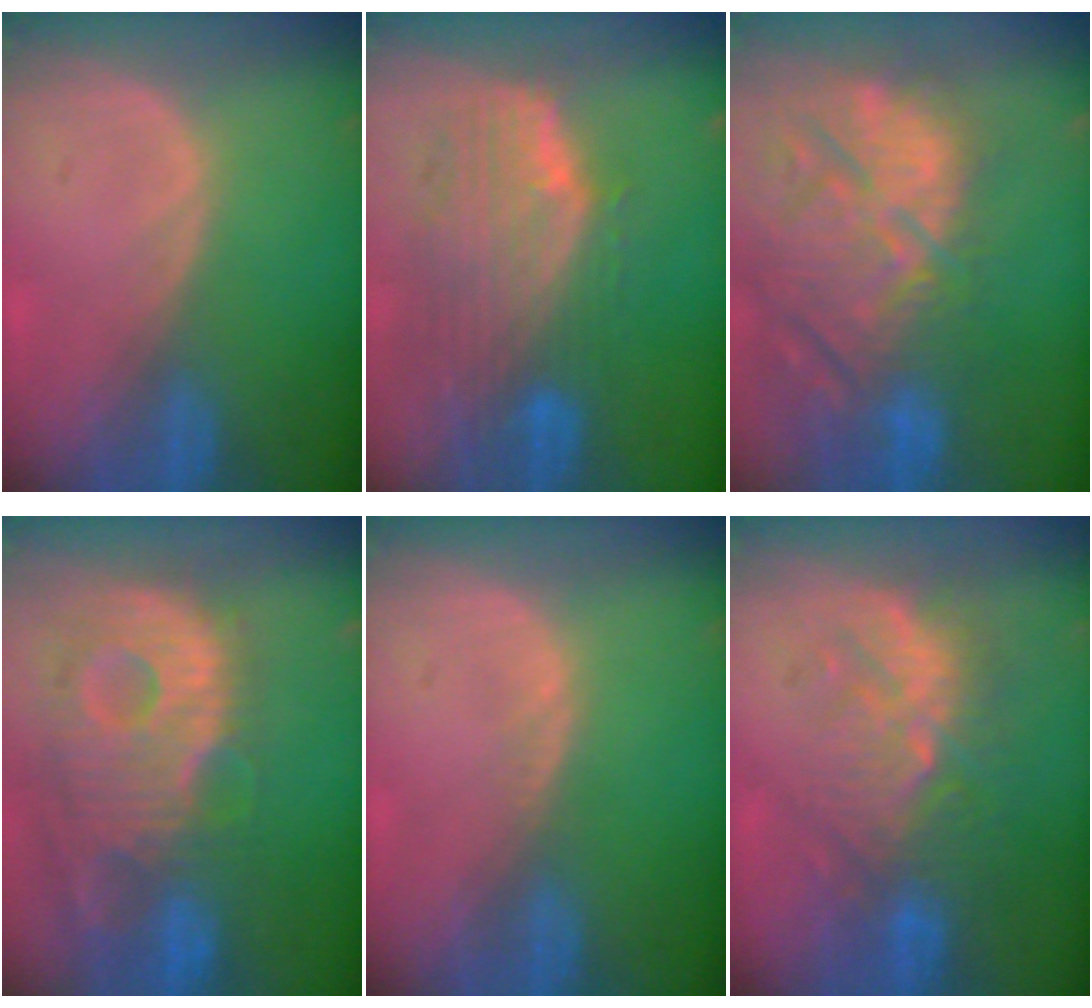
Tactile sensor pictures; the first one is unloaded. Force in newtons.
{"total": 10.0, "press": 8.9, "slide": 4.7}
{"total": 15.2, "press": 13.0, "slide": 7.9}
{"total": 13.6, "press": 11.8, "slide": 6.8}
{"total": 0.7, "press": 0.6, "slide": 0.3}
{"total": 9.1, "press": 9.0, "slide": 1.6}